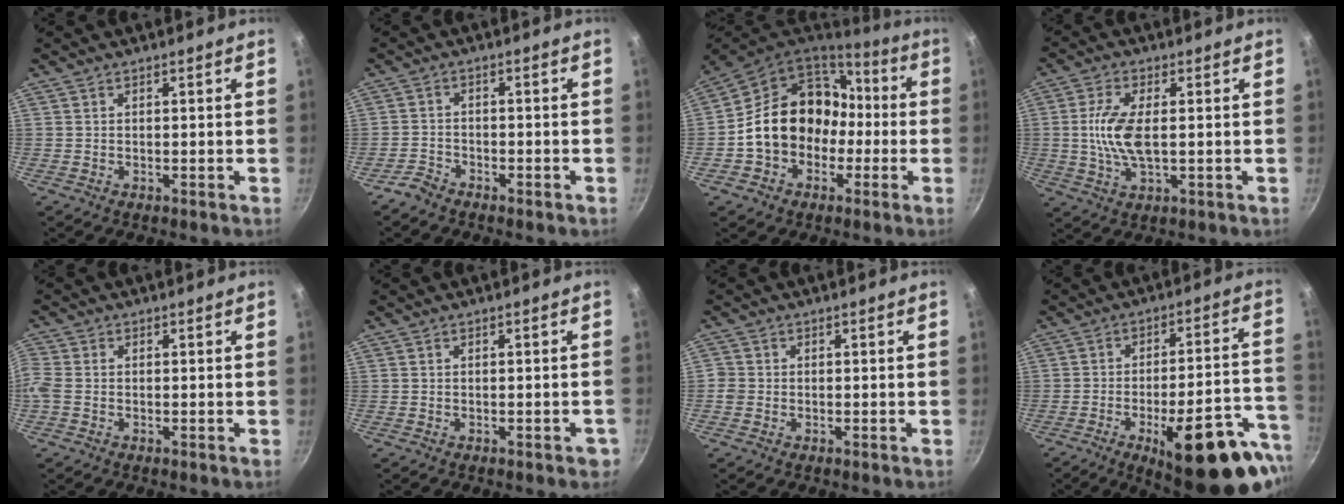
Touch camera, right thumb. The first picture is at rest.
{"total": 2.9, "force": [-2.6, 1.2, 0.7], "torque": [-0.018, 0.025, -0.049]}
{"total": 18.2, "force": [-1.7, 14.9, 10.3], "torque": [-0.140, 0.065, -0.025]}
{"total": 8.7, "force": [0.3, 3.8, 7.8], "torque": [-0.166, 0.002, 0.003]}
{"total": 3.3, "force": [-1.0, 2.3, 2.1], "torque": [-0.053, 0.003, -0.030]}
{"total": 1.8, "force": [-0.8, 0.9, 1.3], "torque": [-0.004, 0.012, -0.004]}
{"total": 1.9, "force": [-0.6, 1.7, 0.6], "torque": [-0.008, 0.006, -0.014]}
{"total": 23.8, "force": [-11.7, 8.1, 19.1], "torque": [-0.204, 0.049, -0.157]}